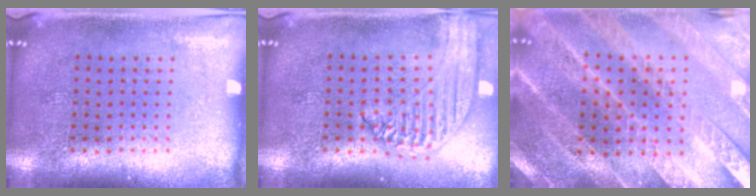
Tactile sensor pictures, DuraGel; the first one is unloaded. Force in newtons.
{"total": 1.7, "press": 1.6, "slide": 0.5}
{"total": 2.8, "press": 2.7, "slide": 0.4}